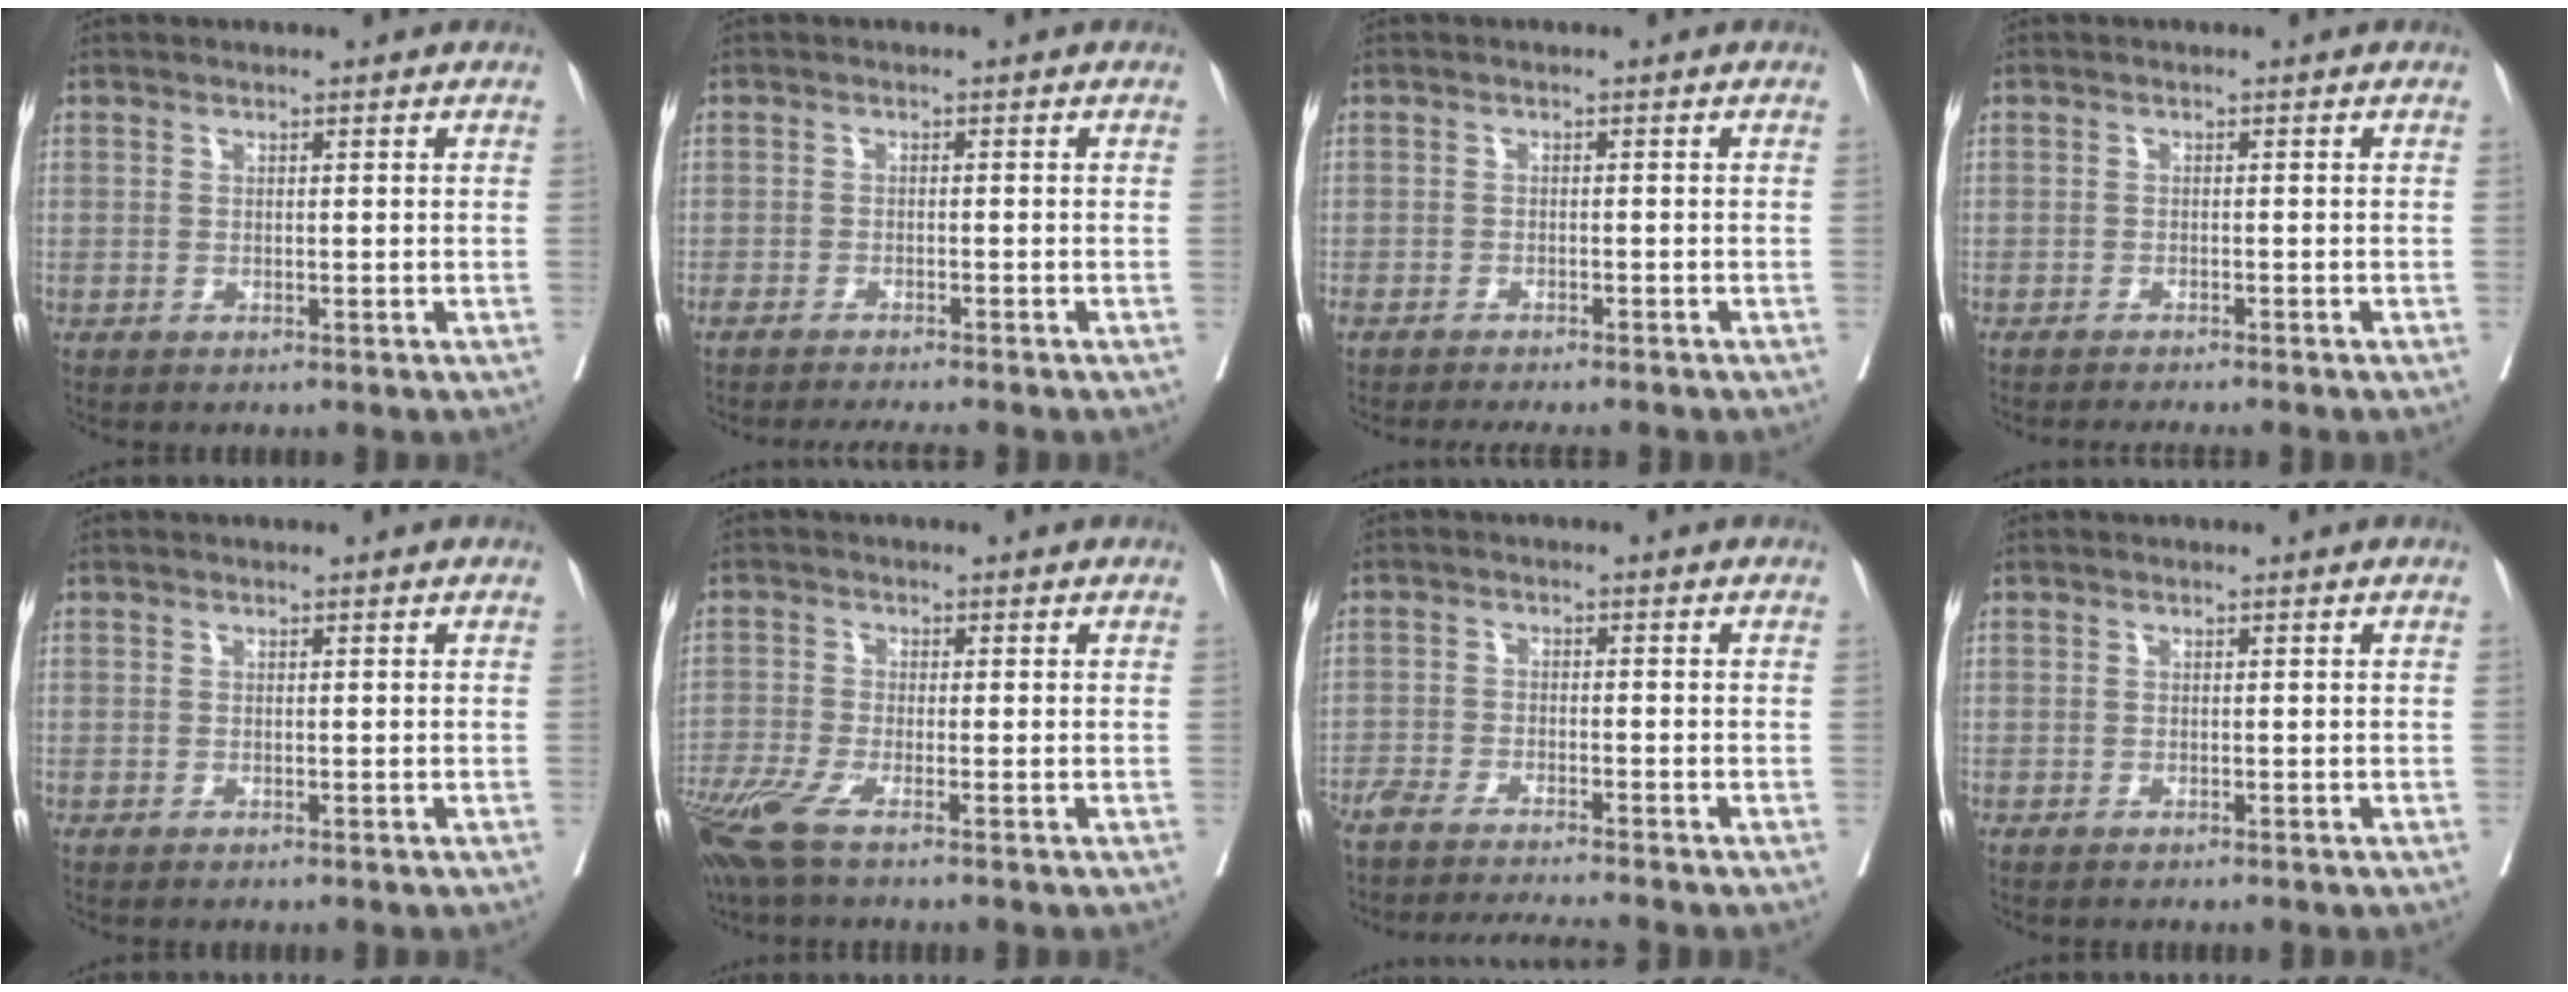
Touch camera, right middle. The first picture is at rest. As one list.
[{"total": 7.2, "force": [-6.5, 0.1, 3.0], "torque": [-0.029, -0.010, -0.093]}, {"total": 8.8, "force": [-8.0, 1.3, 3.5], "torque": [-0.041, -0.012, -0.102]}, {"total": 5.5, "force": [-5.0, 0.2, 2.3], "torque": [-0.019, -0.008, -0.069]}, {"total": 0.0}, {"total": 5.7, "force": [-3.9, 0.3, 4.1], "torque": [-0.089, -0.016, -0.081]}, {"total": 10.2, "force": [-9.4, -0.6, 3.9], "torque": [-0.038, -0.017, -0.150]}, {"total": 0.0}]